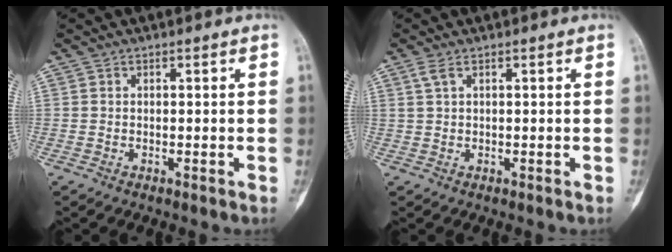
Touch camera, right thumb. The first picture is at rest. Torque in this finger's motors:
{"motor_torque": [-0.45, 0.53, 0.58, 0.07, -0.02]}